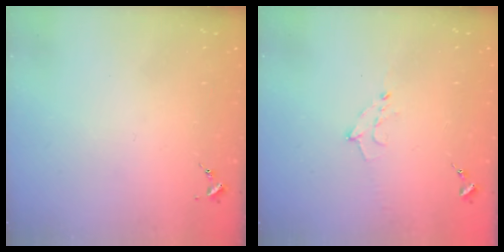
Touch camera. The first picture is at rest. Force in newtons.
{"total": 8.1, "press": 8.1, "slide": 1.0}